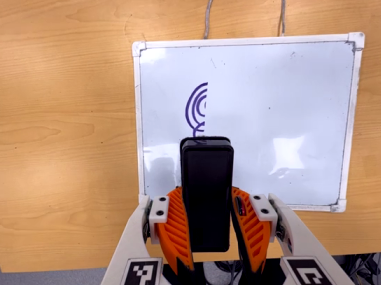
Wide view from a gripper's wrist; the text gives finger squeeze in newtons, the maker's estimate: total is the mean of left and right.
{"total": 8.3, "left": 6.2, "right": 10.4}